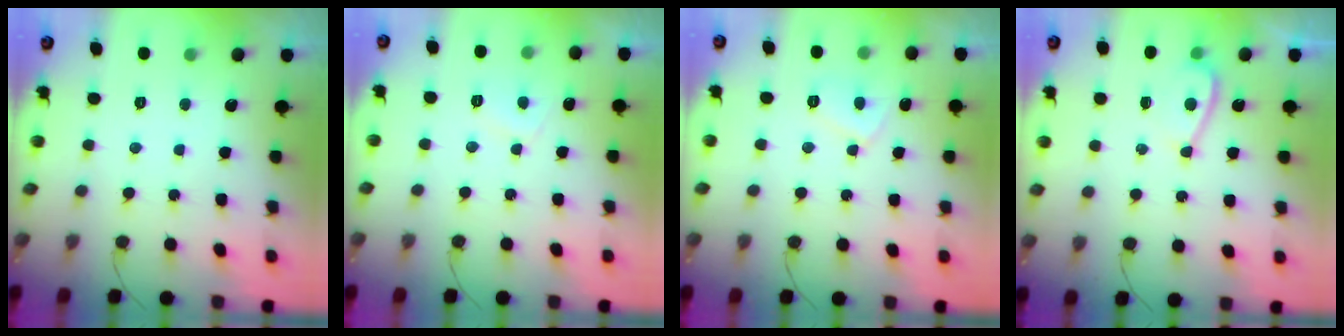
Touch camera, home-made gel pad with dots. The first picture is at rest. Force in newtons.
{"total": 2.6, "press": 2.5, "slide": 0.8}
{"total": 5.7, "press": 5.7, "slide": 0.5}
{"total": 5.5, "press": 5.3, "slide": 1.5}